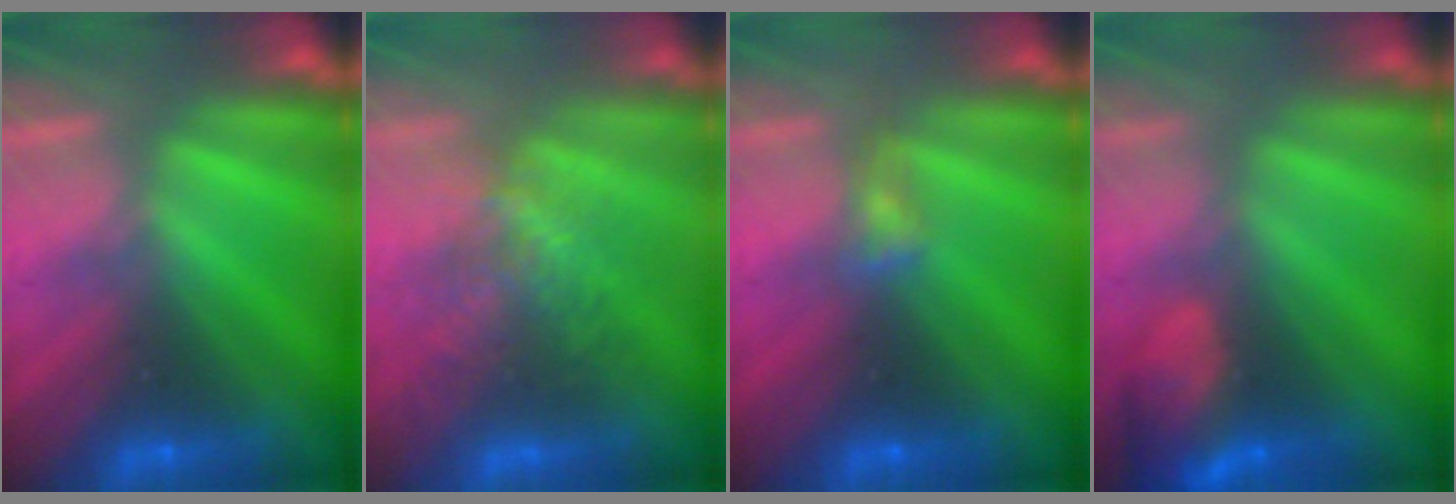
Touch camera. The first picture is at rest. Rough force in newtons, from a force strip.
{"total": 3.6}
{"total": 3.0}
{"total": 5.8}